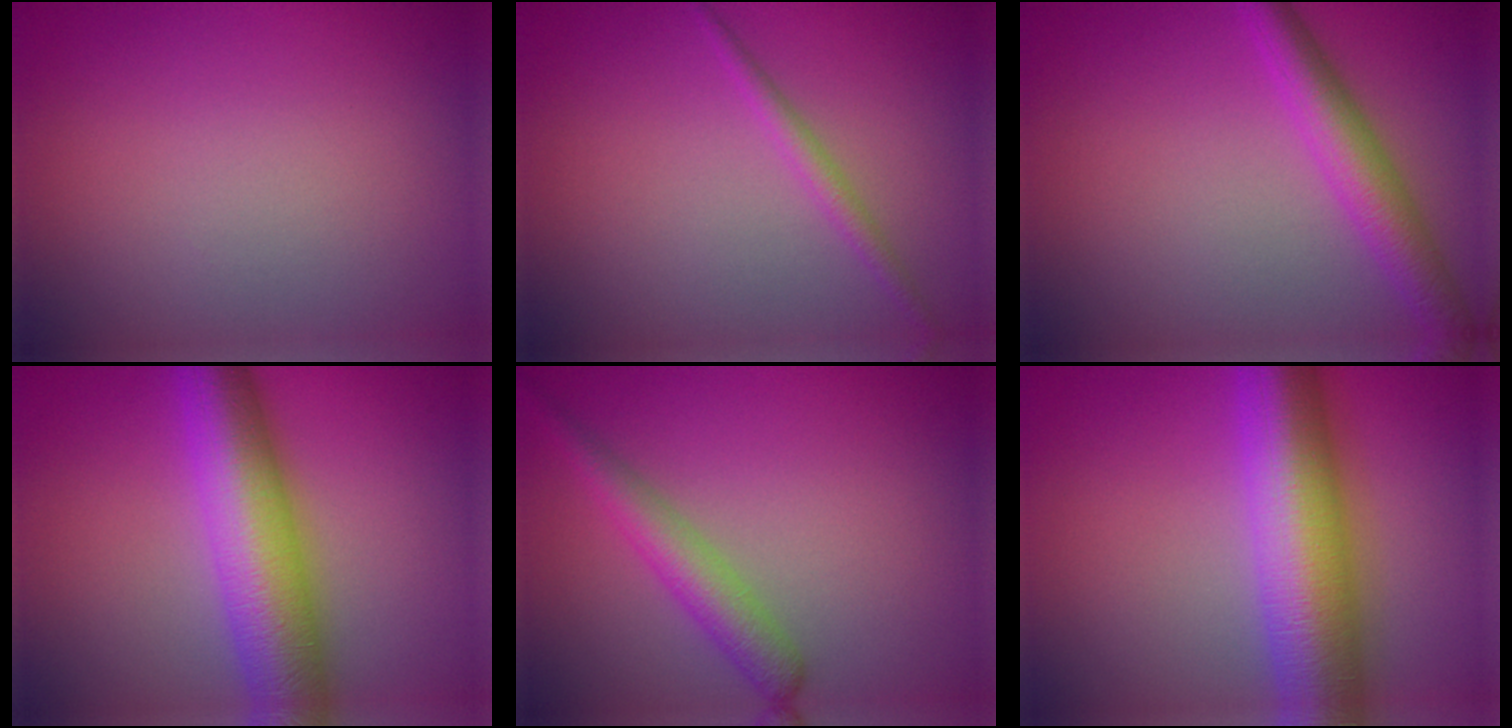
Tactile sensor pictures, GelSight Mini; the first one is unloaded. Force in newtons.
{"total": 1.5, "press": 1.5, "slide": 0.0}
{"total": 4.3, "press": 4.3, "slide": 0.0}
{"total": 9.9, "press": 9.9, "slide": 0.1}
{"total": 3.5, "press": 3.5, "slide": 0.1}
{"total": 11.8, "press": 11.8, "slide": 0.1}